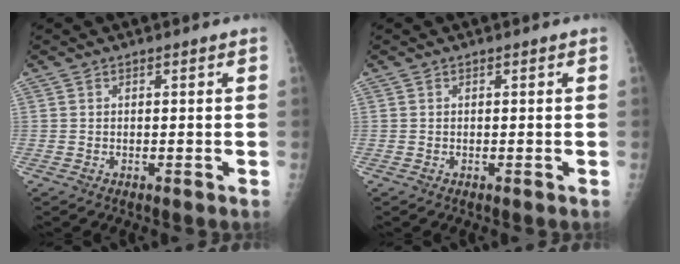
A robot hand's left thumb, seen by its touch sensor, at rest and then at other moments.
{"total": 0.0}